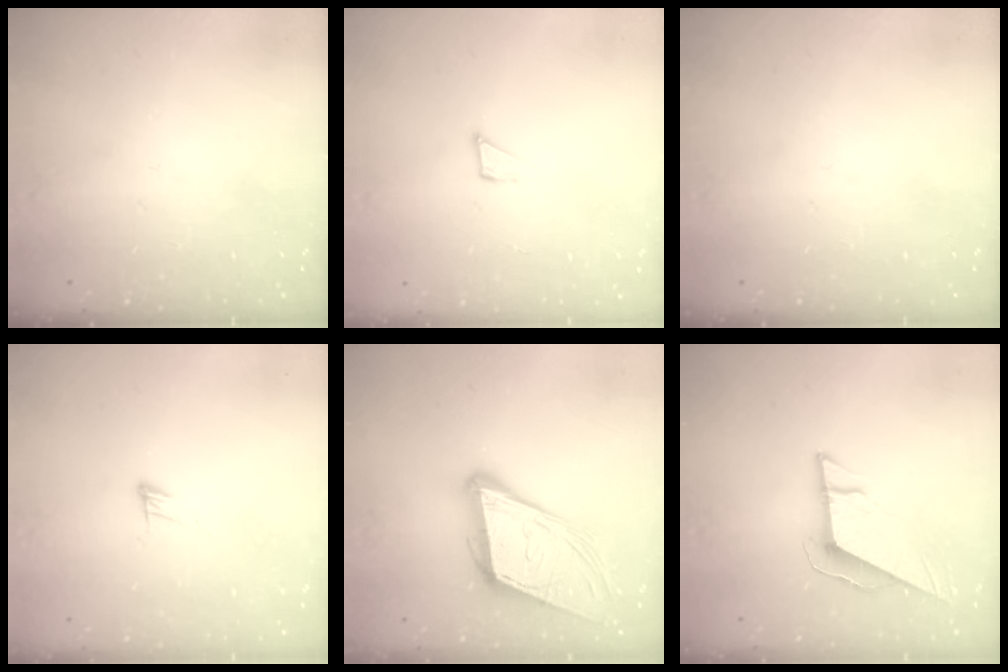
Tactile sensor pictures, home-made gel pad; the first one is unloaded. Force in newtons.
{"total": 2.1, "press": 2.1, "slide": 0.1}
{"total": 0.0}
{"total": 4.2, "press": 4.2, "slide": 0.4}
{"total": 14.7, "press": 14.2, "slide": 3.9}
{"total": 9.2, "press": 9.2, "slide": 0.4}